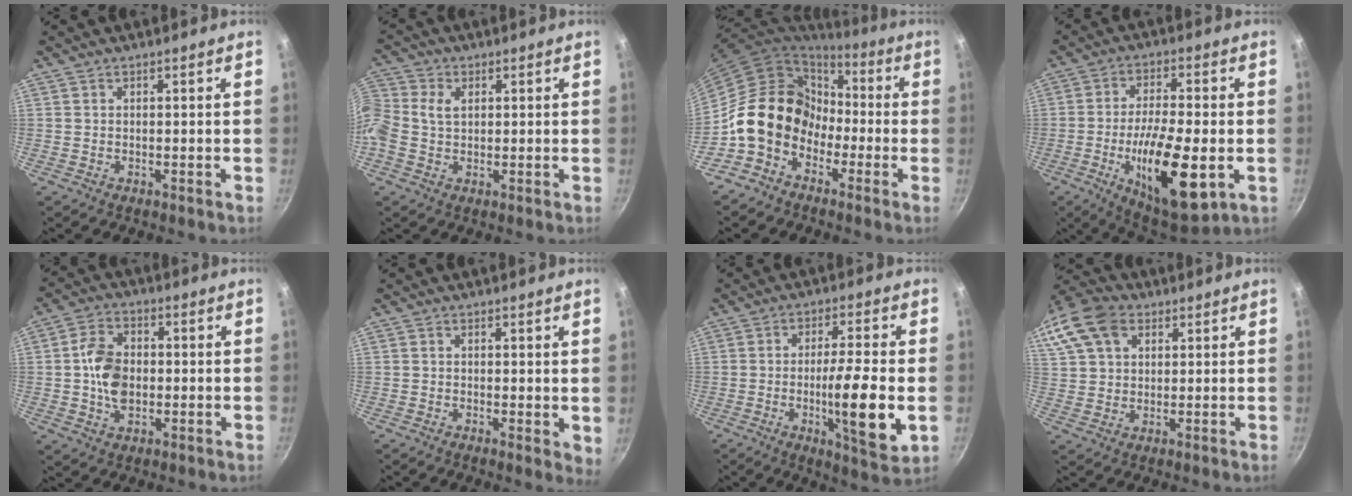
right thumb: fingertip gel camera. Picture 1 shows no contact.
{"total": 8.5, "force": [1.1, 6.6, 5.3], "torque": [-0.125, 0.023, 0.006]}
{"total": 13.6, "force": [-4.0, 11.2, 6.5], "torque": [-0.063, 0.054, -0.079]}
{"total": 17.8, "force": [-4.4, 6.0, 16.2], "torque": [-0.274, 0.010, -0.071]}
{"total": 9.2, "force": [-0.1, 6.3, 6.7], "torque": [-0.109, 0.013, -0.006]}
{"total": 3.2, "force": [0.8, 1.4, 2.7], "torque": [-0.030, -0.005, 0.009]}
{"total": 13.2, "force": [-2.4, 2.2, 12.8], "torque": [-0.205, -0.001, -0.039]}
{"total": 18.1, "force": [7.8, 13.0, 9.9], "torque": [-0.231, 0.032, 0.140]}